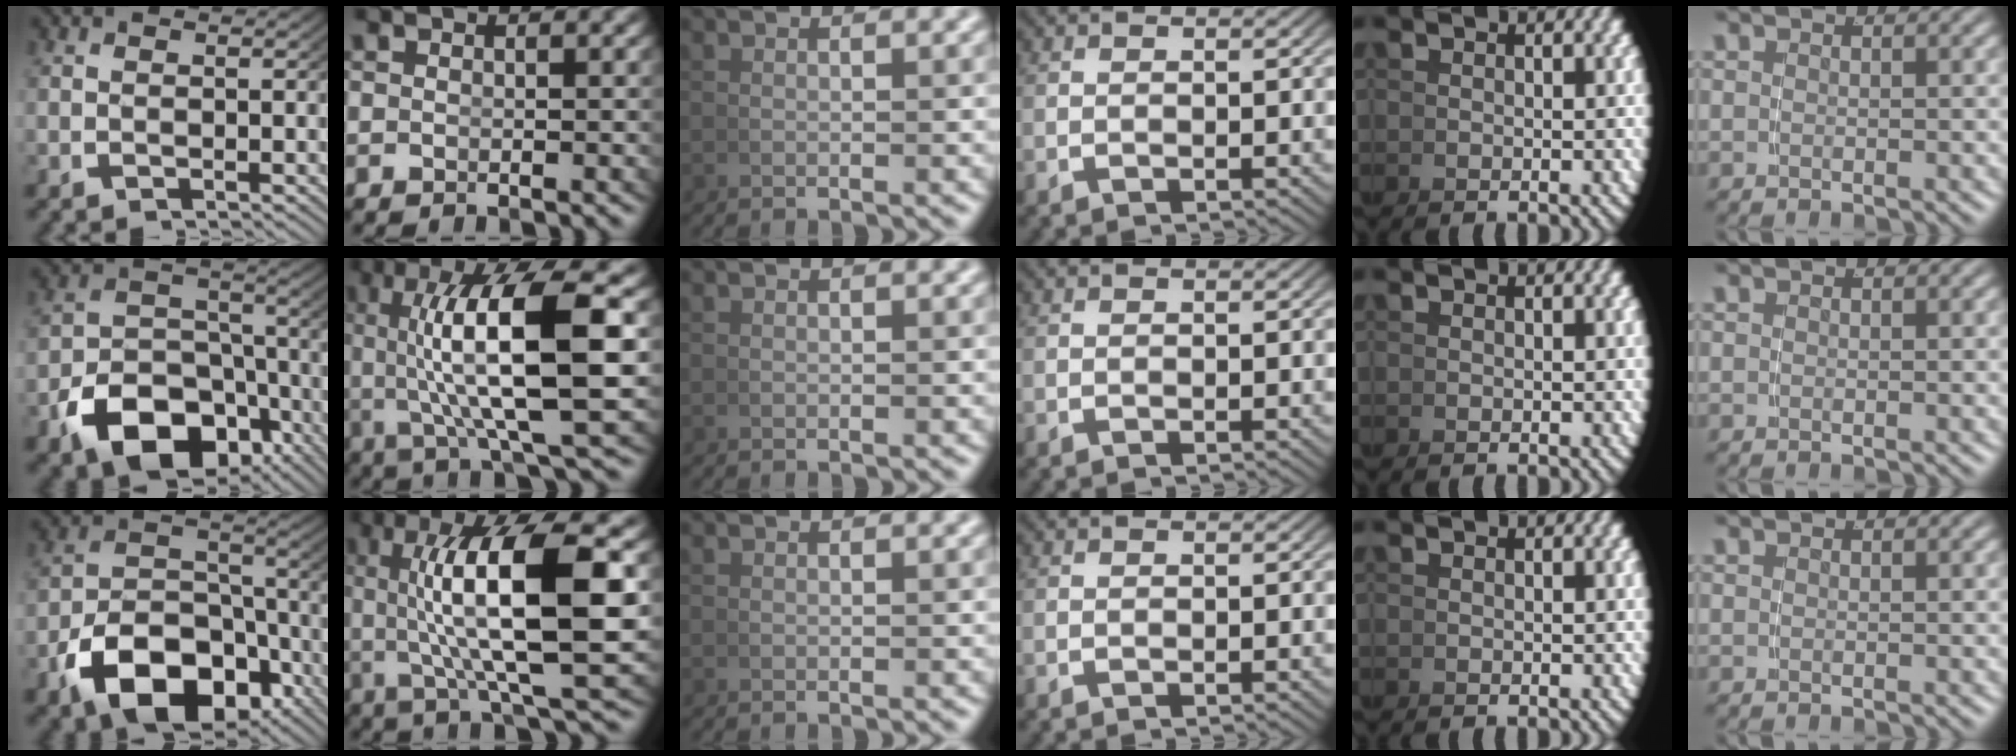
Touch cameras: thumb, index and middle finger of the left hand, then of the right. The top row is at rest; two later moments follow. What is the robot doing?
{"motion": "grasp_and_lifting", "object": "coin"}